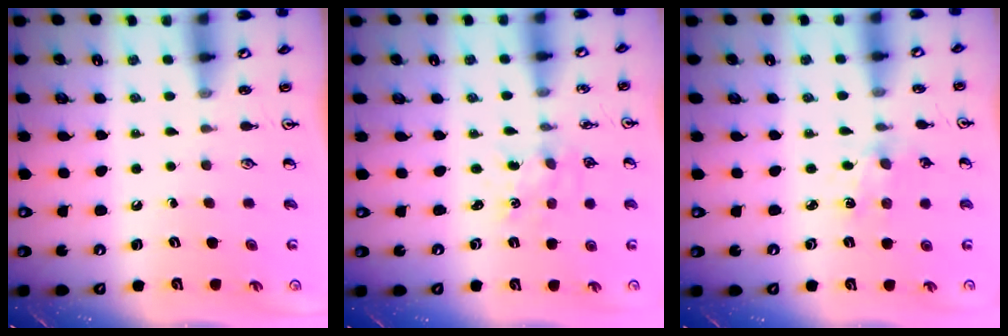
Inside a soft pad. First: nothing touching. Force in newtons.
{"total": 1.4, "press": 1.4, "slide": 0.2}
{"total": 1.9, "press": 1.9, "slide": 0.3}